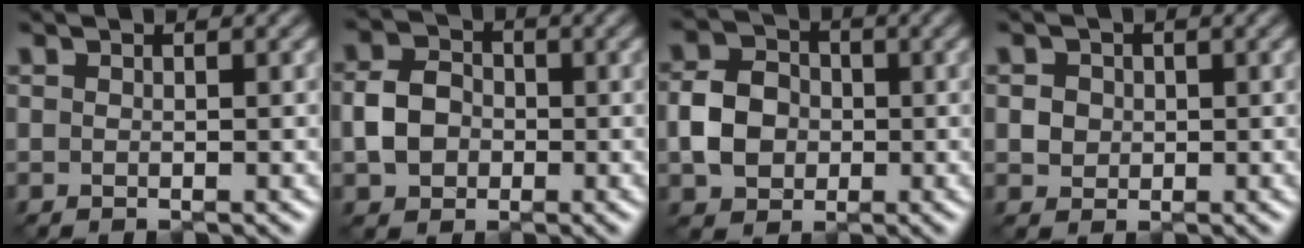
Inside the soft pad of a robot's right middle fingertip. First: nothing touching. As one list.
[{"total": 3.6, "force": [-0.9, 3.0, 1.8], "torque": [-0.034, 0.004, -0.022]}, {"total": 4.4, "force": [-0.9, 3.6, 2.2], "torque": [-0.044, 0.005, -0.021]}, {"total": 2.3, "force": [0.5, 2.0, 0.9], "torque": [-0.025, 0.002, 0.013]}]